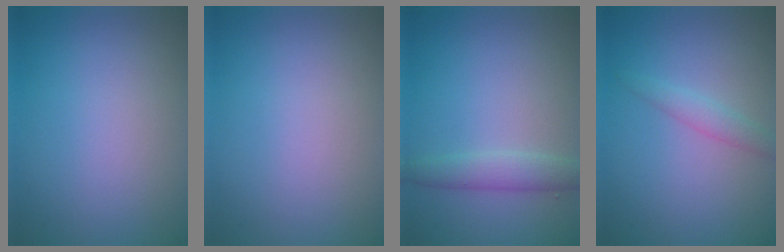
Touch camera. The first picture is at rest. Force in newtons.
{"total": 0.0}
{"total": 2.4, "press": 2.4, "slide": 0.1}
{"total": 1.6, "press": 1.6, "slide": 0.0}